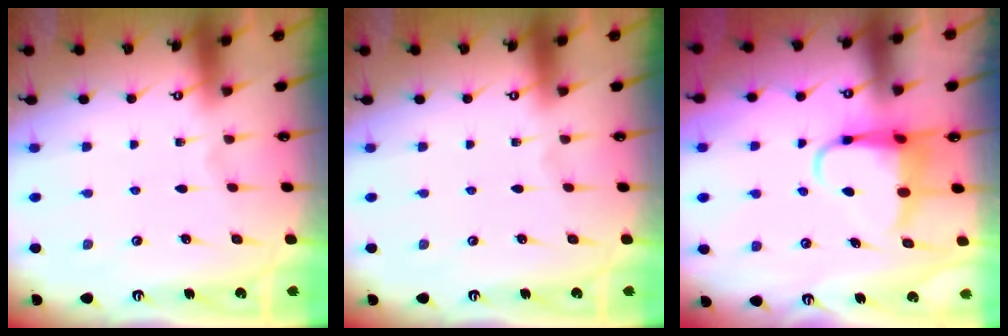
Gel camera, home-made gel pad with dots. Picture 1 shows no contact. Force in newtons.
{"total": 0.0}
{"total": 6.1, "press": 6.1, "slide": 0.8}